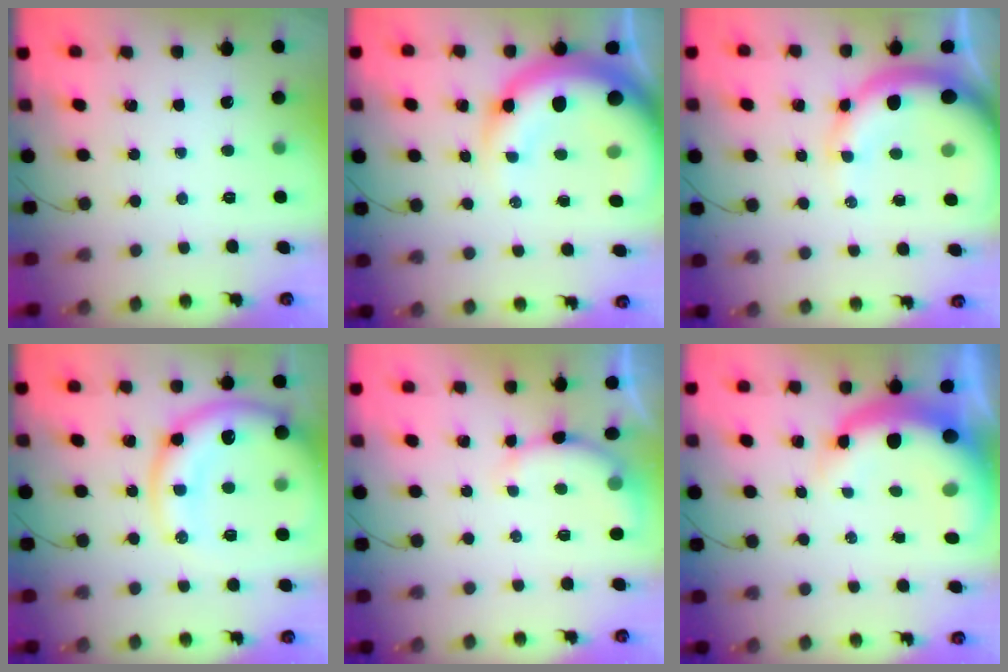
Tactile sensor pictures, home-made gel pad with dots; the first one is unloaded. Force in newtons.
{"total": 17.1, "press": 16.7, "slide": 3.6}
{"total": 14.2, "press": 13.9, "slide": 3.0}
{"total": 18.0, "press": 17.7, "slide": 3.5}
{"total": 7.4, "press": 7.3, "slide": 1.3}
{"total": 12.7, "press": 12.5, "slide": 2.6}